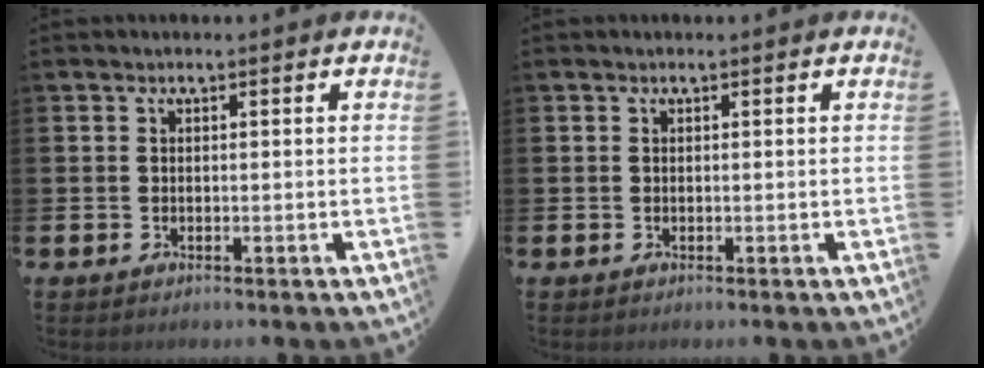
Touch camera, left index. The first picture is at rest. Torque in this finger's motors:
{"motor_torque": [0.07, 0.01, -0.07, 0.00]}